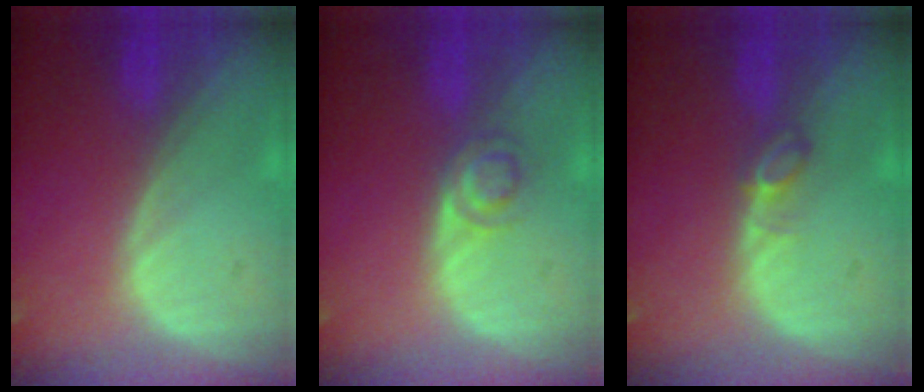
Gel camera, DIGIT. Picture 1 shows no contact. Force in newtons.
{"total": 3.0, "press": 2.9, "slide": 0.2}
{"total": 2.1, "press": 2.1, "slide": 0.4}